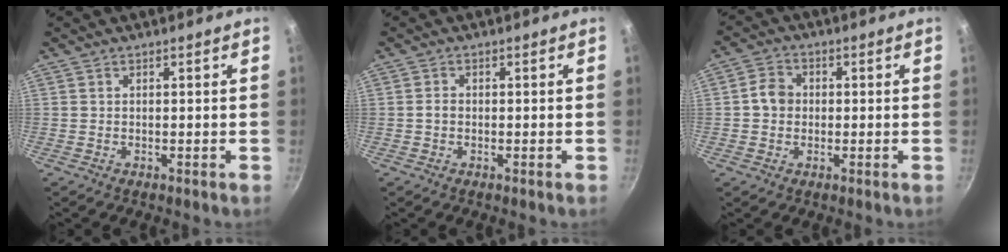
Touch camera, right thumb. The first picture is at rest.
{"total": 1.2, "force": [-0.3, 0.9, 0.7], "torque": [-0.011, 0.008, -0.005]}
{"total": 4.5, "force": [-0.1, 3.9, 2.3], "torque": [-0.022, 0.012, -0.012]}